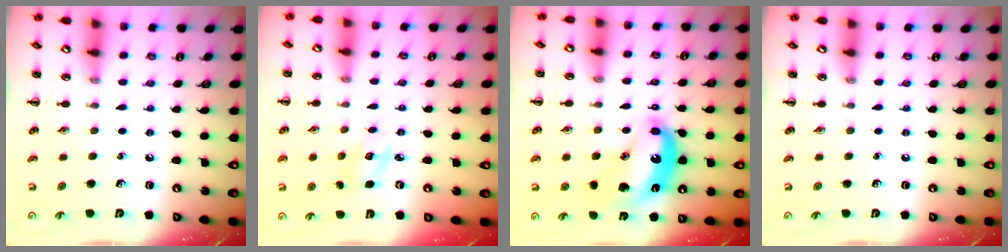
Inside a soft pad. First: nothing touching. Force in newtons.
{"total": 3.7, "press": 3.6, "slide": 0.8}
{"total": 13.6, "press": 13.6, "slide": 1.1}
{"total": 0.0}